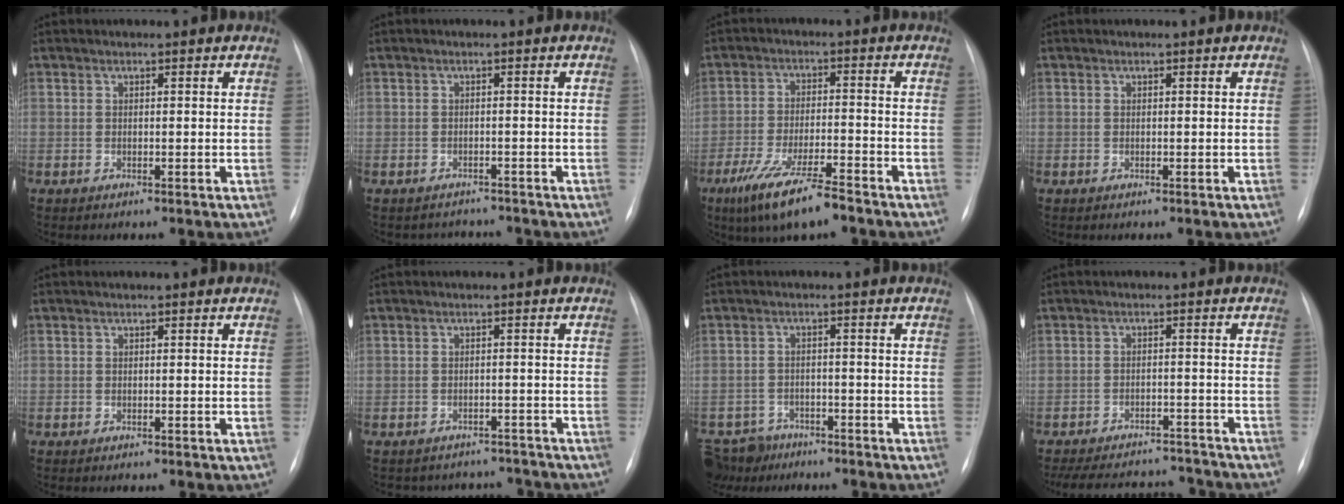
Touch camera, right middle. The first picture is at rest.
{"total": 2.8, "force": [-2.5, 1.1, -0.7], "torque": [0.008, 0.005, -0.036]}
{"total": 10.4, "force": [-7.4, 1.5, 7.2], "torque": [-0.137, -0.024, -0.128]}
{"total": 0.0}
{"total": 0.0}
{"total": 8.6, "force": [-8.0, 3.2, 0.0], "torque": [0.004, 0.027, -0.095]}
{"total": 8.0, "force": [-6.7, 4.3, 1.2], "torque": [-0.025, -0.001, -0.108]}
{"total": 16.5, "force": [-15.1, 4.8, 4.7], "torque": [-0.116, 0.004, -0.205]}